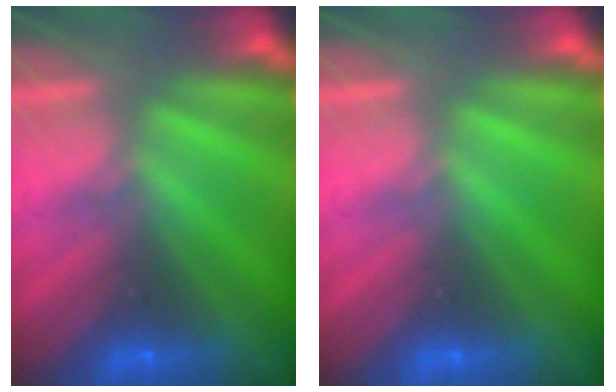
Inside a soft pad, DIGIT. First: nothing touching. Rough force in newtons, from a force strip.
{"total": 0.0}